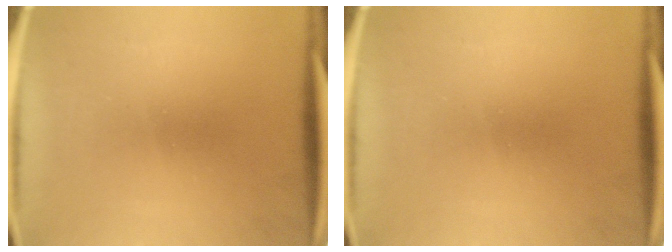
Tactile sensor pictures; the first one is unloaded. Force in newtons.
{"total": 0.0}